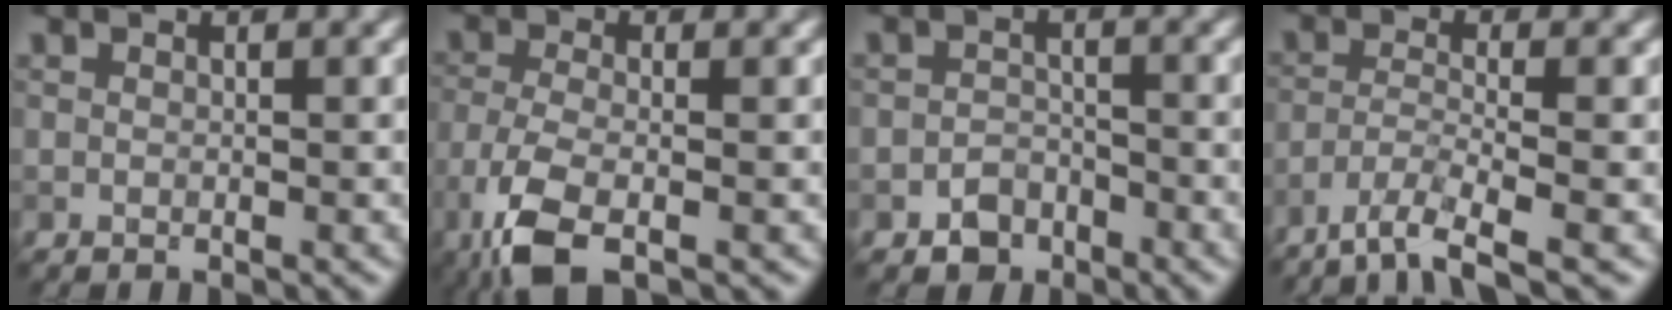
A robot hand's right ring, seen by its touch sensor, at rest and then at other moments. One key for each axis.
{"total": 5.7, "fx": -3.3, "fy": 1.9, "fz": 4.3, "tx": -0.100, "ty": -0.012, "tz": -0.075}
{"total": 2.3, "fx": -1.5, "fy": 1.6, "fz": 0.5, "tx": 0.001, "ty": 0.006, "tz": -0.031}
{"total": 4.3, "fx": -3.2, "fy": 0.6, "fz": 2.9, "tx": -0.052, "ty": -0.006, "tz": -0.069}